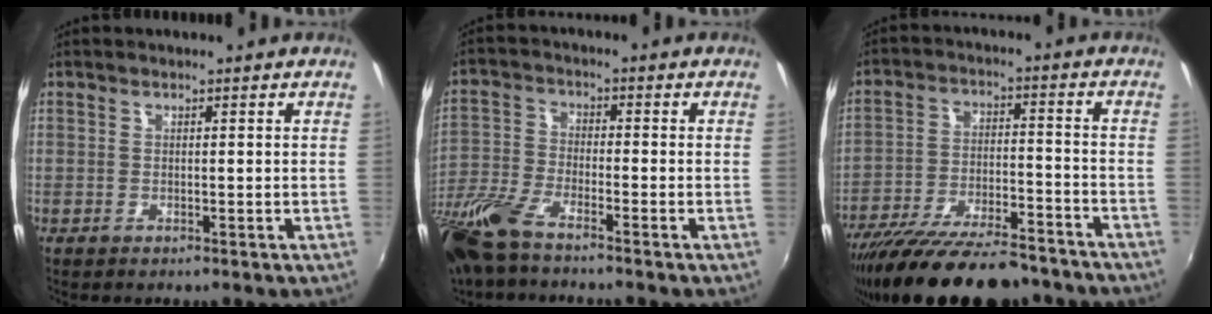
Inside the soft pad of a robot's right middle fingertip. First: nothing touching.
{"total": 11.3, "force": [-8.6, 2.7, 6.8], "torque": [-0.162, -0.023, -0.178]}
{"total": 23.0, "force": [-19.4, 5.8, 11.0], "torque": [-0.203, -0.039, -0.289]}